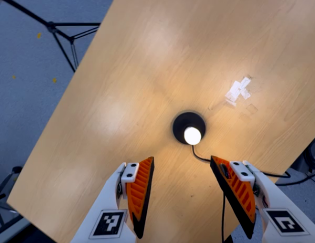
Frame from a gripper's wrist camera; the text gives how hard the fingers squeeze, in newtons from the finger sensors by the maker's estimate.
{"total": 0.0}